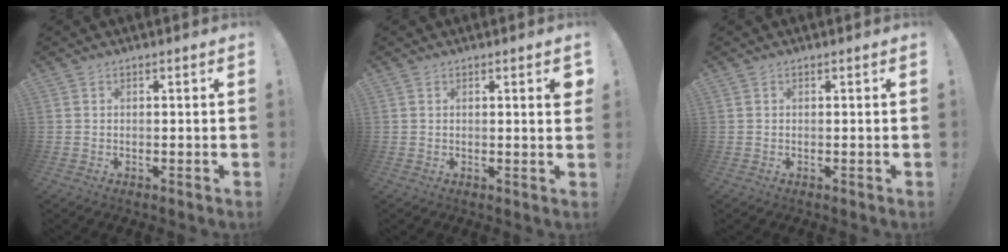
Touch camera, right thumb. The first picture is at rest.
{"total": 2.4, "force": [1.1, 0.1, 2.2], "torque": [-0.021, -0.006, 0.012]}
{"total": 0.0}